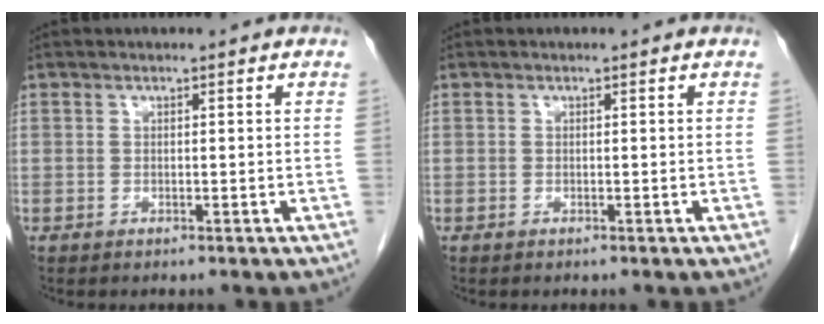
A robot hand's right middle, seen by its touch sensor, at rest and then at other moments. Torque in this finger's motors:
{"motor_torque": [-0.10, 0.12, 0.00, -0.01]}